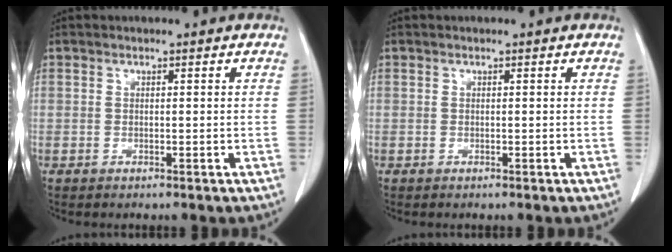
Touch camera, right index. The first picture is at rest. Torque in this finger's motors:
{"motor_torque": [0.00, 0.00, 0.00, 0.00]}